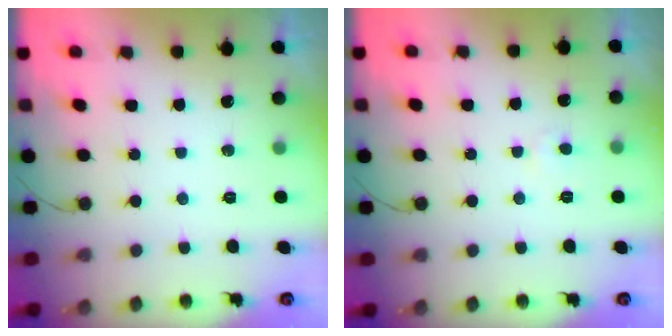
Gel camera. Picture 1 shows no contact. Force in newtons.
{"total": 2.3, "press": 2.3, "slide": 0.1}